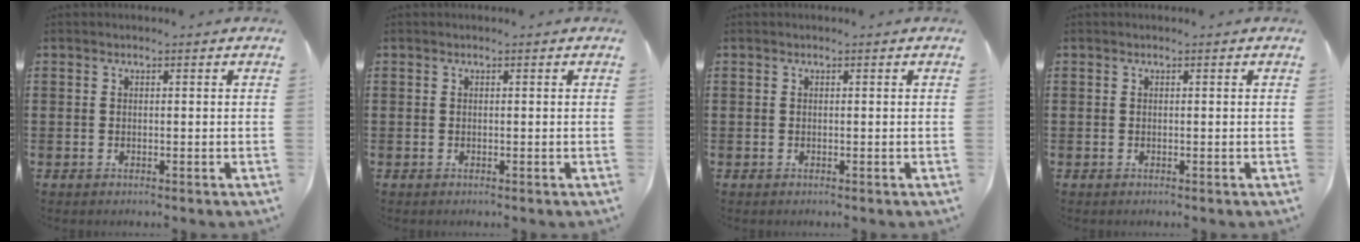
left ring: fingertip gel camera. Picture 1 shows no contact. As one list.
[{"total": 0.0}, {"total": 0.0}, {"total": 0.0}]